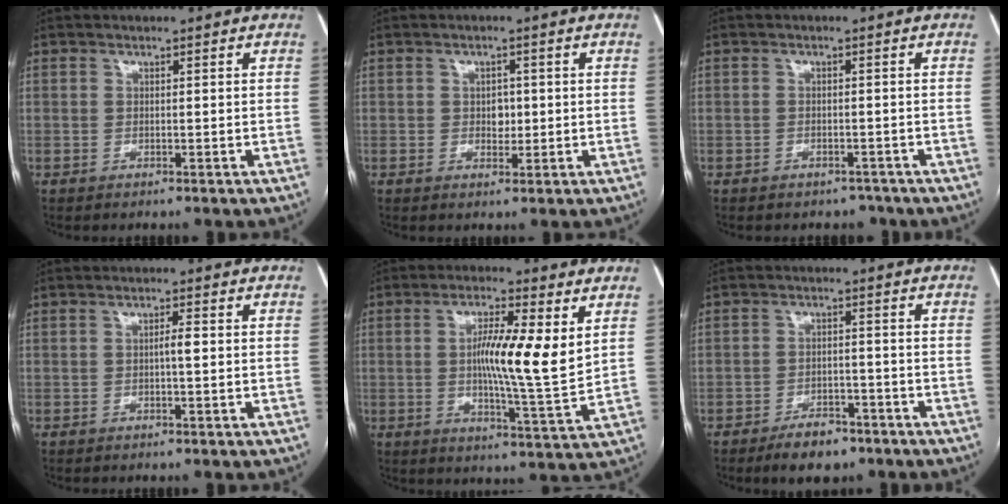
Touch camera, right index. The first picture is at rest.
{"total": 2.1, "force": [0.0, 1.5, 1.5], "torque": [-0.017, 0.001, 0.002]}
{"total": 2.9, "force": [-2.3, 1.8, 0.0], "torque": [0.000, 0.009, -0.028]}
{"total": 1.5, "force": [-0.1, -0.1, 1.5], "torque": [-0.025, 0.002, -0.002]}
{"total": 10.9, "force": [2.4, 0.8, 10.6], "torque": [-0.178, -0.006, 0.034]}
{"total": 5.8, "force": [-4.2, 2.7, 2.8], "torque": [-0.046, 0.003, -0.063]}